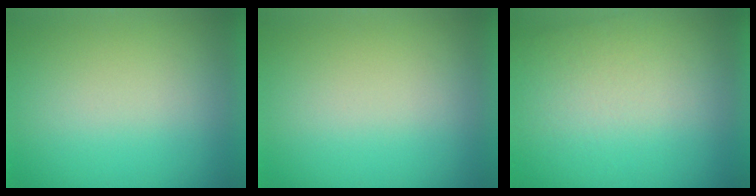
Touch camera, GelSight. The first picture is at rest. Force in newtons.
{"total": 0.0}
{"total": 2.2}